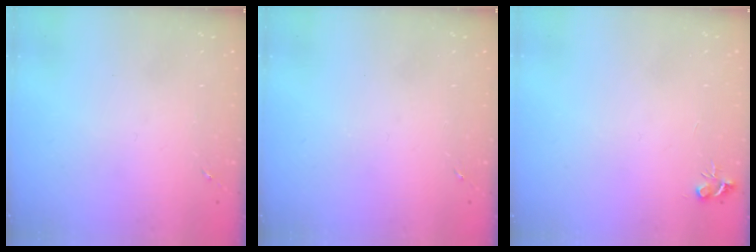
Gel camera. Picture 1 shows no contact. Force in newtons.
{"total": 0.0}
{"total": 4.7, "press": 4.7, "slide": 0.6}